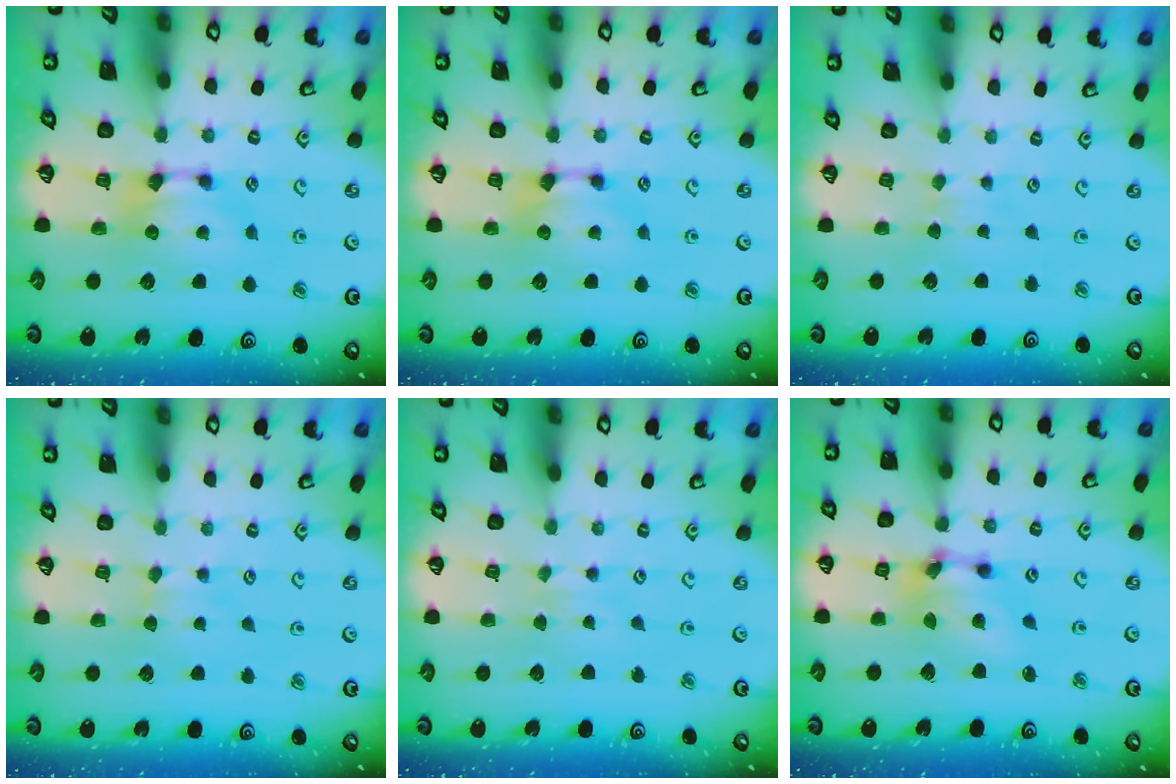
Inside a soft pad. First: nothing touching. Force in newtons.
{"total": 0.0}
{"total": 2.9, "press": 2.9, "slide": 0.4}
{"total": 2.5, "press": 2.4, "slide": 0.4}
{"total": 2.8, "press": 2.7, "slide": 0.4}
{"total": 6.4, "press": 6.1, "slide": 2.1}